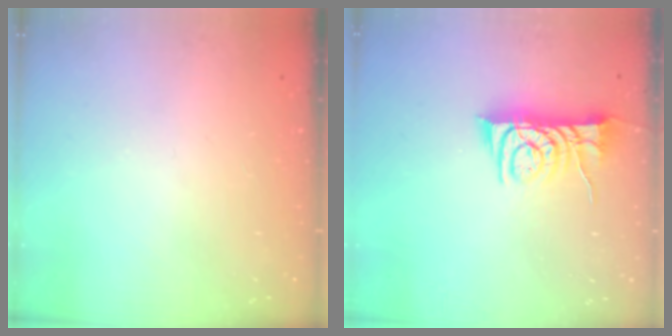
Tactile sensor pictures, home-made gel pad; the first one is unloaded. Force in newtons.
{"total": 8.8, "press": 8.8, "slide": 0.5}